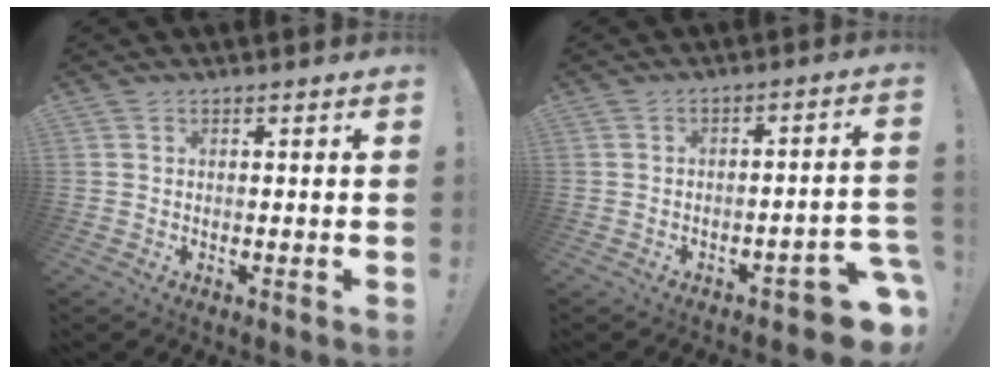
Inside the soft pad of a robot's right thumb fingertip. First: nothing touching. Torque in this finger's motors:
{"motor_torque": [0.23, 0.16, 0.43, -0.75, -0.01]}